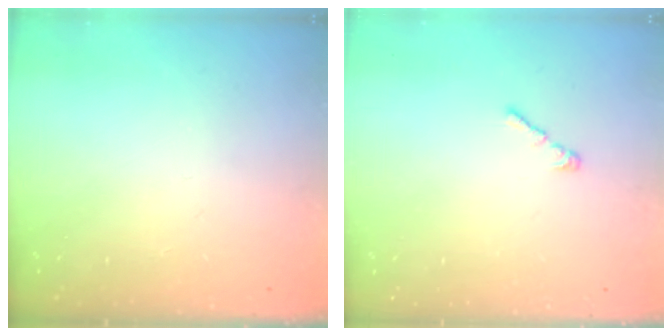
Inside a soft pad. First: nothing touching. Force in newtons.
{"total": 2.2, "press": 2.1, "slide": 0.6}